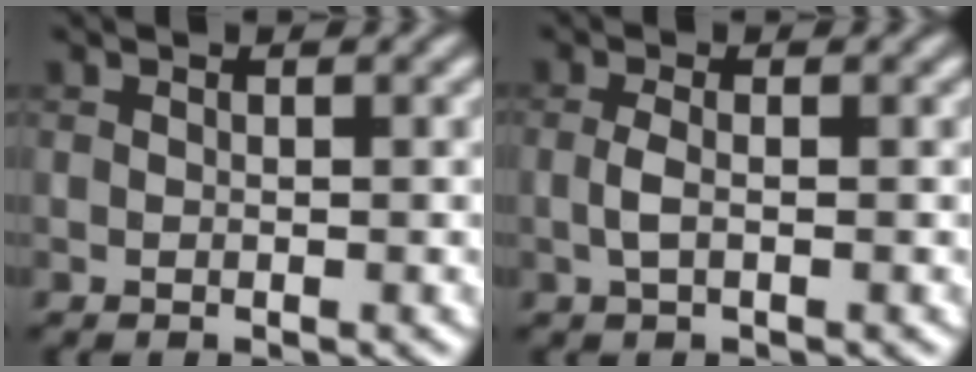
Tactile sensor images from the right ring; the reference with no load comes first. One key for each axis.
{"total": 1.4, "fx": -0.3, "fy": 0.5, "fz": 1.3, "tx": -0.032, "ty": 0.000, "tz": -0.009}